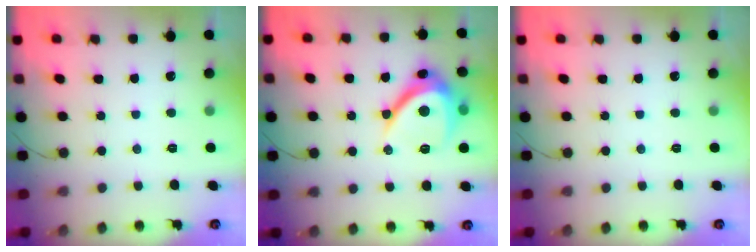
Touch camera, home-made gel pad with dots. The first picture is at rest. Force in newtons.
{"total": 11.8, "press": 11.8, "slide": 1.2}
{"total": 0.0}